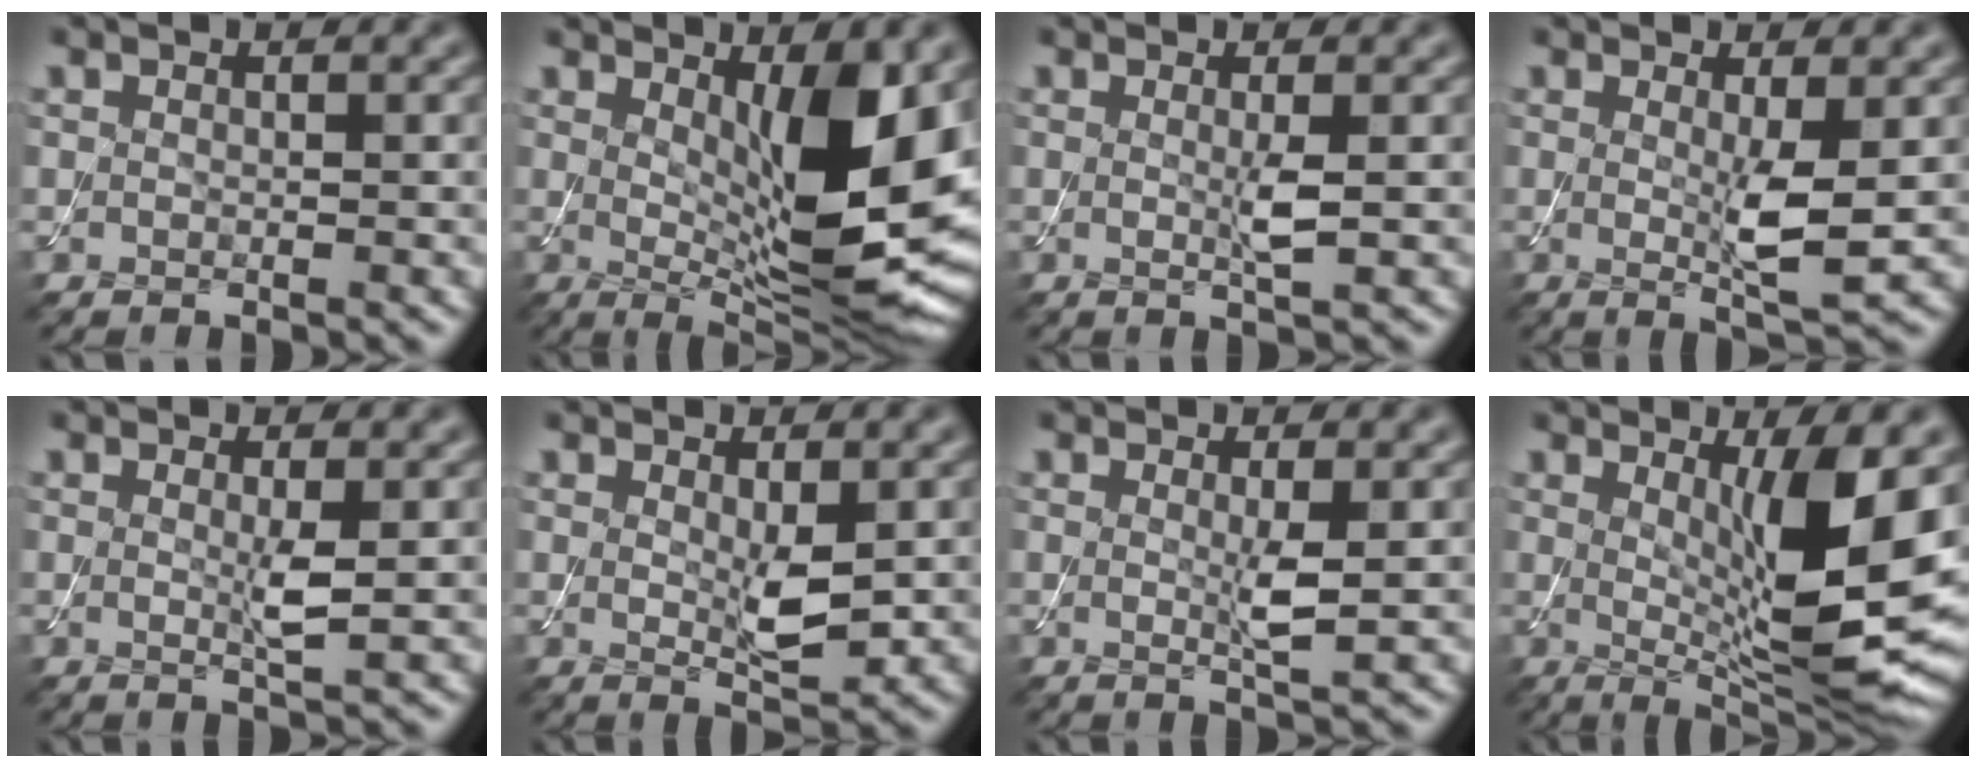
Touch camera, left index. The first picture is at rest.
{"total": 10.6, "force": [1.4, 3.3, 10.0], "torque": [-0.150, -0.021, 0.030]}
{"total": 1.7, "force": [0.1, 0.1, 1.7], "torque": [-0.034, -0.004, 0.000]}
{"total": 3.6, "force": [0.2, 0.5, 3.5], "torque": [-0.063, -0.012, 0.007]}
{"total": 1.8, "force": [0.2, 0.1, 1.8], "torque": [-0.036, -0.004, 0.002]}
{"total": 2.9, "force": [0.5, 0.9, 2.7], "torque": [-0.050, -0.007, 0.012]}
{"total": 2.0, "force": [0.3, 0.2, 2.0], "torque": [-0.040, -0.005, 0.003]}
{"total": 10.1, "force": [1.2, 2.4, 9.7], "torque": [-0.148, -0.019, 0.029]}